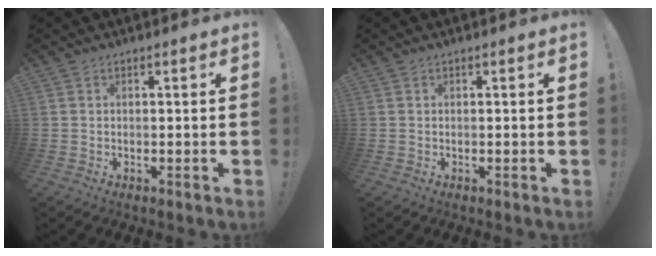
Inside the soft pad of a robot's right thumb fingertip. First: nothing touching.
{"total": 0.0}